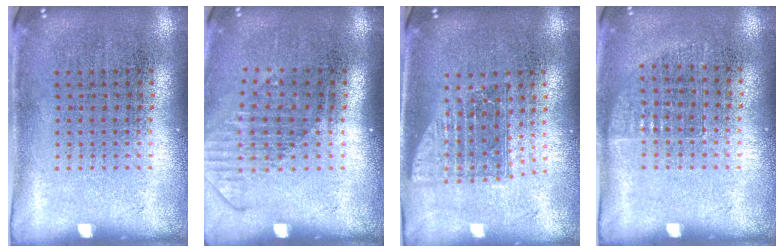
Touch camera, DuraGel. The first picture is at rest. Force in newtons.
{"total": 1.5, "press": 1.1, "slide": 0.9}
{"total": 1.6, "press": 1.3, "slide": 1.0}
{"total": 0.7, "press": 0.6, "slide": 0.1}